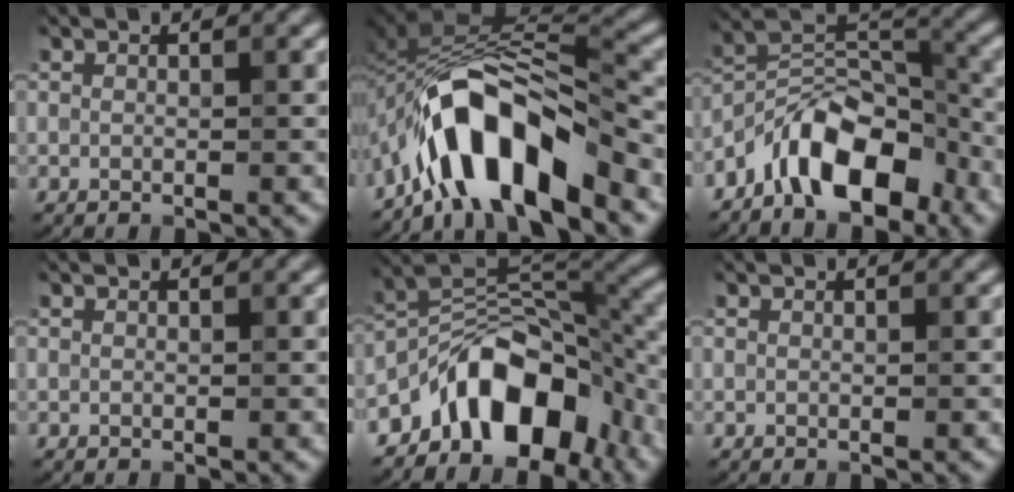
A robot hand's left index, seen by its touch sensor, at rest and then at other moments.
{"total": 9.3, "force": [-5.6, 3.3, 6.6], "torque": [-0.097, 0.016, -0.100]}
{"total": 8.1, "force": [-5.2, 3.5, 5.1], "torque": [-0.064, 0.012, -0.100]}
{"total": 0.0}
{"total": 9.9, "force": [-5.4, 5.2, 6.5], "torque": [-0.075, 0.010, -0.096]}
{"total": 0.0}